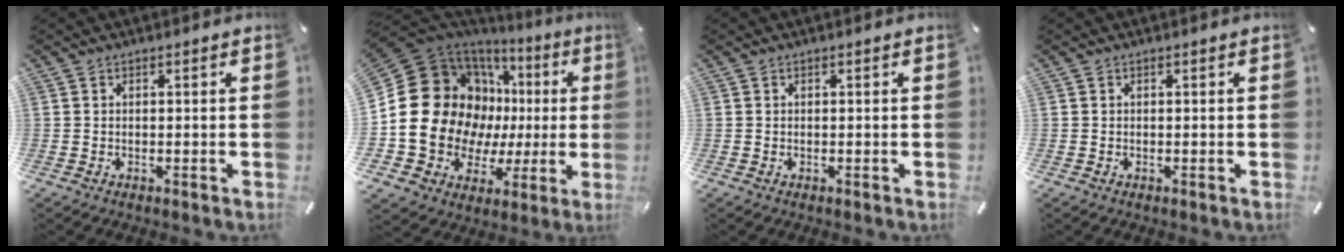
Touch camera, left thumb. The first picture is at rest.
{"total": 23.3, "force": [3.8, 18.0, 14.3], "torque": [-0.280, -0.032, 0.097]}
{"total": 0.0}
{"total": 0.0}